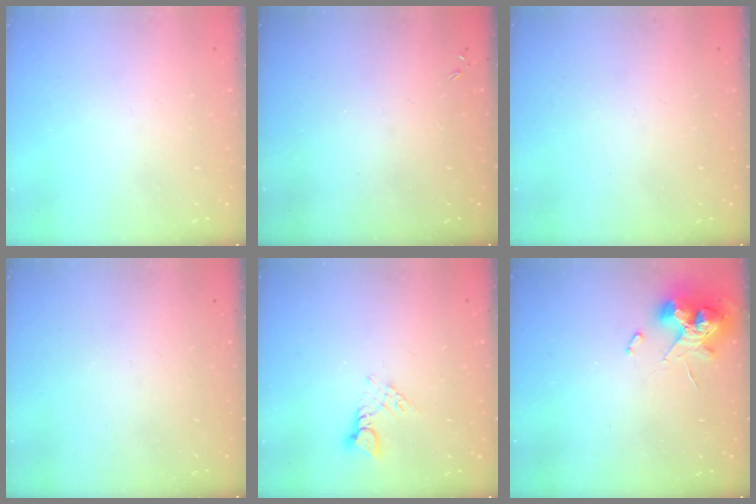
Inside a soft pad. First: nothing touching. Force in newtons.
{"total": 0.0}
{"total": 0.0}
{"total": 0.0}
{"total": 5.5, "press": 5.5, "slide": 0.3}
{"total": 9.9, "press": 9.8, "slide": 1.1}